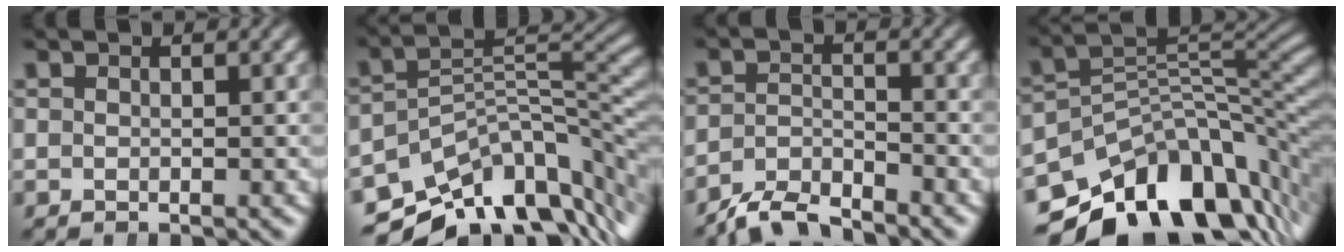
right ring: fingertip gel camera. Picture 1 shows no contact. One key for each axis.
{"total": 12.7, "fx": -7.3, "fy": 6.8, "fz": 7.7, "tx": -0.104, "ty": -0.026, "tz": -0.103}
{"total": 4.7, "fx": -4.3, "fy": 1.6, "fz": 1.1, "tx": -0.014, "ty": -0.006, "tz": -0.076}
{"total": 18.0, "fx": -10.3, "fy": 10.0, "fz": 10.9, "tx": -0.158, "ty": -0.038, "tz": -0.142}